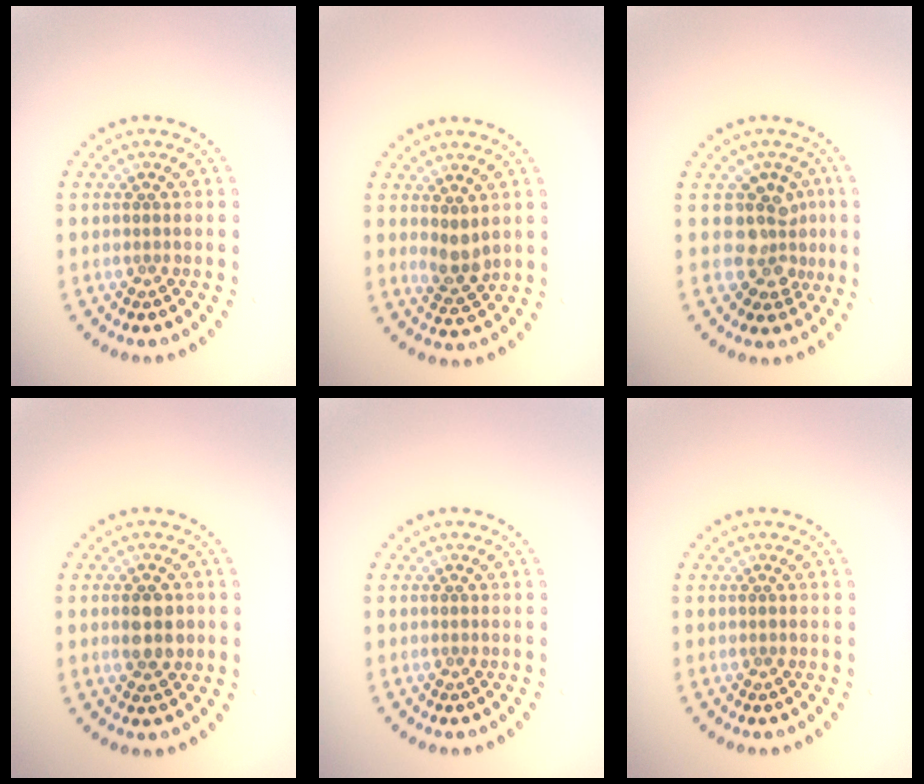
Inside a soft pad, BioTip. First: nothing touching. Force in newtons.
{"total": 2.1, "press": 1.9, "slide": 1.0}
{"total": 3.5, "press": 2.8, "slide": 2.2}
{"total": 2.5, "press": 2.5, "slide": 0.1}
{"total": 0.0}
{"total": 0.0}